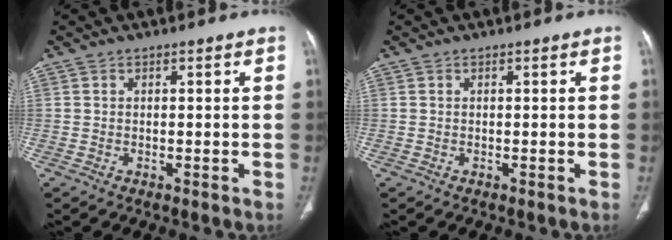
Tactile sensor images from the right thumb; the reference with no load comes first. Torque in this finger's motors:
{"motor_torque": [-0.26, 0.26, -0.22, 0.20, 0.00]}